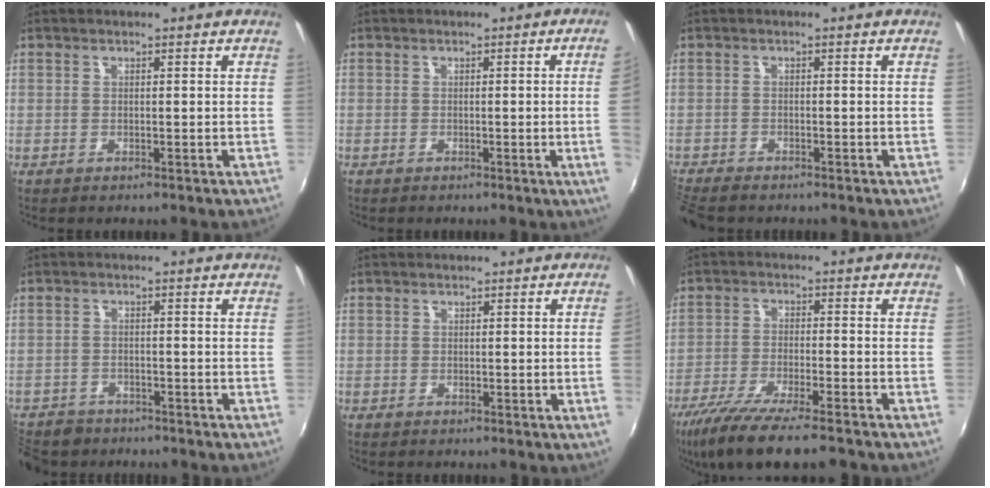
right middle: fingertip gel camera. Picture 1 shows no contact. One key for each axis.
{"total": 4.3, "fx": 0.1, "fy": -2.1, "fz": 3.8, "tx": -0.060, "ty": -0.010, "tz": 0.005}
{"total": 5.1, "fx": -4.6, "fy": 1.0, "fz": 1.8, "tx": -0.053, "ty": -0.028, "tz": -0.087}
{"total": 8.1, "fx": -6.3, "fy": 4.6, "fz": 2.0, "tx": -0.068, "ty": -0.003, "tz": -0.106}
{"total": 1.7, "fx": 0.0, "fy": -1.0, "fz": 1.4, "tx": -0.012, "ty": -0.013, "tz": 0.003}
{"total": 13.6, "fx": -10.8, "fy": 1.8, "fz": 8.0, "tx": -0.171, "ty": -0.043, "tz": -0.188}